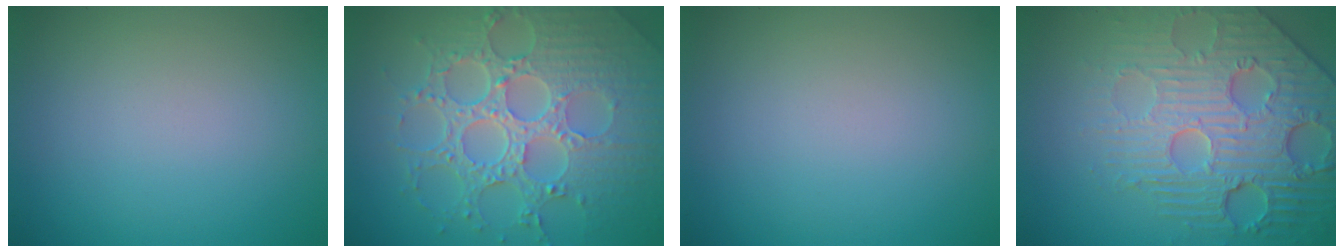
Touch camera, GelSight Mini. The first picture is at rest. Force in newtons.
{"total": 8.3, "press": 6.1, "slide": 5.6}
{"total": 0.0}
{"total": 7.8, "press": 6.1, "slide": 4.9}